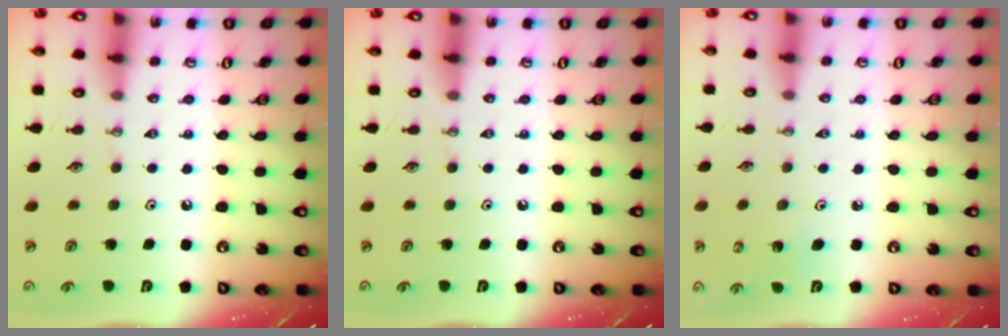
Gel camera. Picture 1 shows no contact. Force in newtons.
{"total": 0.0}
{"total": 2.8, "press": 2.7, "slide": 0.5}